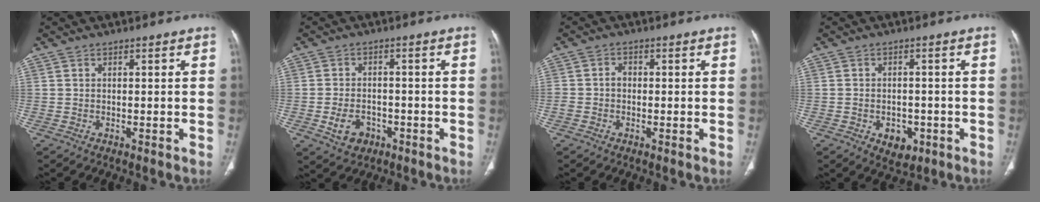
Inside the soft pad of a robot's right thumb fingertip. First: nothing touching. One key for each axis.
{"total": 5.5, "fx": -2.2, "fy": 4.1, "fz": 3.0, "tx": -0.048, "ty": 0.016, "tz": -0.030}
{"total": 1.9, "fx": -0.4, "fy": 1.6, "fz": 1.1, "tx": -0.014, "ty": 0.010, "tz": -0.009}
{"total": 5.0, "fx": -2.0, "fy": 3.6, "fz": 3.0, "tx": -0.027, "ty": 0.009, "tz": -0.018}